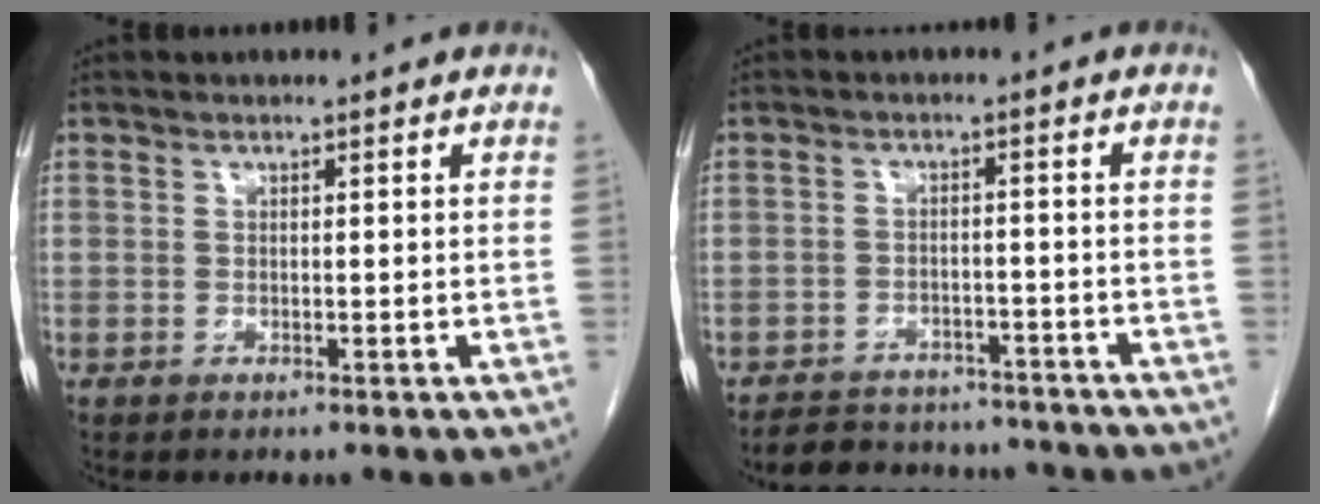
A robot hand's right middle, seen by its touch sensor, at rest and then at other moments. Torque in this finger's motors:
{"motor_torque": [0.16, -0.15, 0.06, 0.01]}